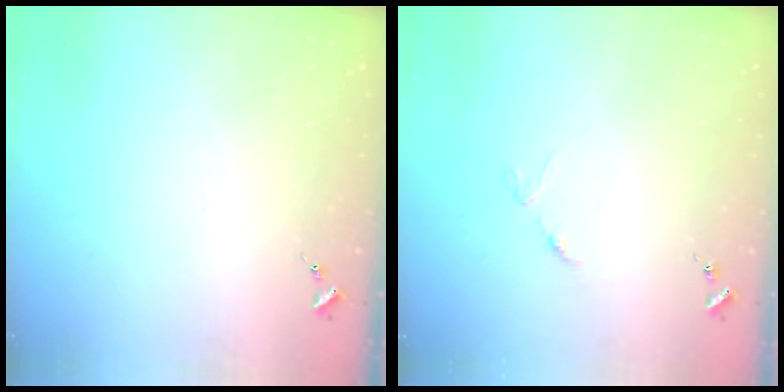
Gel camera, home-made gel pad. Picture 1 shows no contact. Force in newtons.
{"total": 3.1, "press": 3.0, "slide": 0.4}